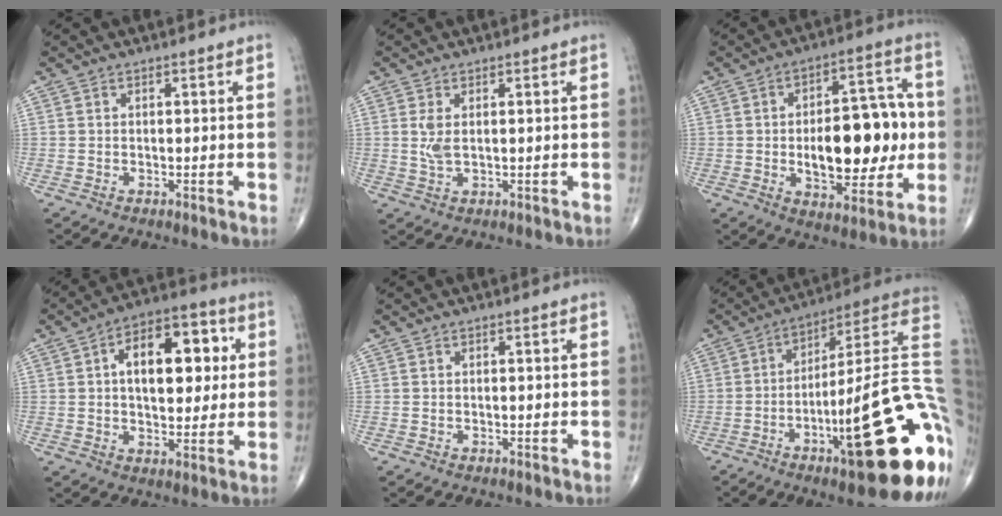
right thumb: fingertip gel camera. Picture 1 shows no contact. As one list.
[{"total": 3.0, "force": [0.6, 1.3, 2.6], "torque": [-0.059, -0.004, 0.018]}, {"total": 19.2, "force": [-1.0, 9.7, 16.6], "torque": [-0.203, 0.018, -0.007]}, {"total": 15.6, "force": [3.2, 8.7, 12.6], "torque": [-0.148, 0.013, 0.044]}, {"total": 0.0}, {"total": 29.4, "force": [-7.8, 6.2, 27.6], "torque": [-0.314, 0.030, -0.113]}]